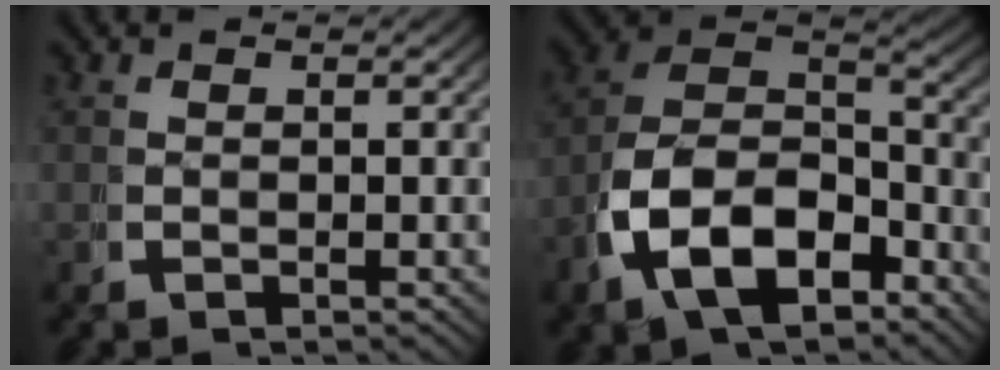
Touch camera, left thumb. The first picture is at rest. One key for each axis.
{"total": 12.0, "fx": -1.9, "fy": 8.4, "fz": 8.4, "tx": -0.196, "ty": -0.042, "tz": -0.020}